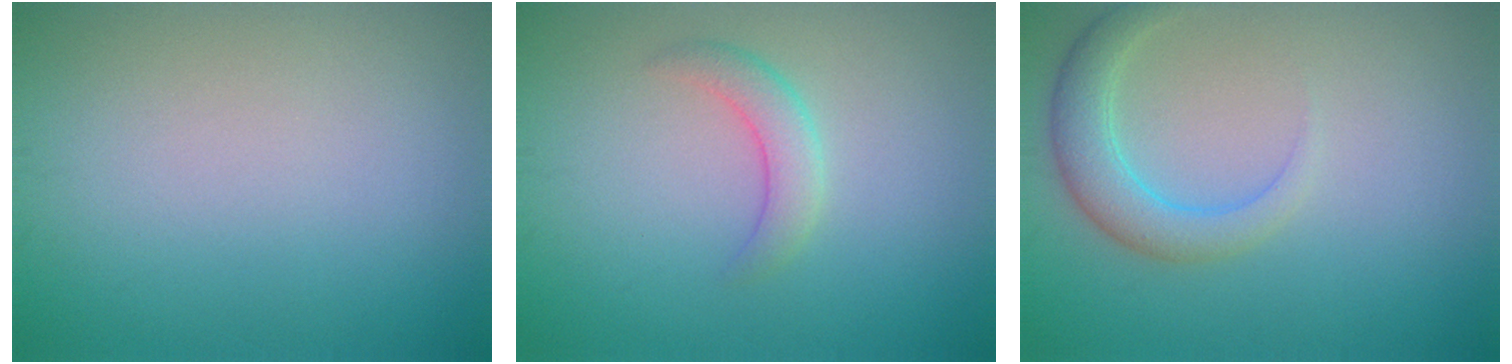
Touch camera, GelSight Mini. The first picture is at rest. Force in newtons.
{"total": 2.3, "press": 2.3, "slide": 0.0}
{"total": 3.2, "press": 3.2, "slide": 0.0}